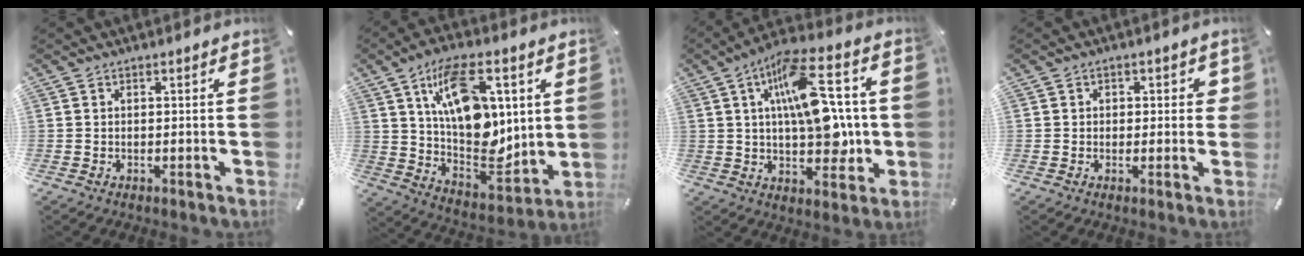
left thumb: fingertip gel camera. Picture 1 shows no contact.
{"total": 17.8, "force": [6.8, 10.2, 12.9], "torque": [-0.231, -0.033, 0.118]}
{"total": 18.4, "force": [3.2, 9.4, 15.4], "torque": [-0.231, -0.001, 0.055]}
{"total": 2.5, "force": [-0.1, 2.1, 1.3], "torque": [-0.002, -0.001, -0.010]}